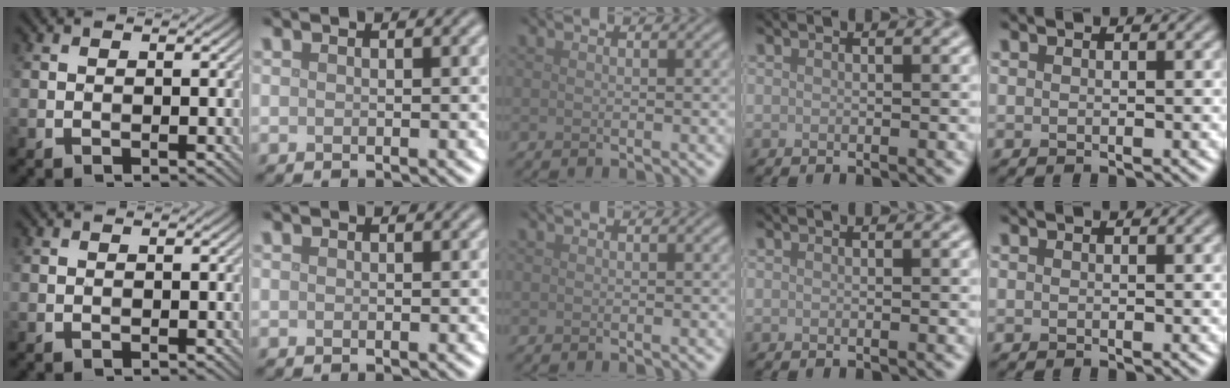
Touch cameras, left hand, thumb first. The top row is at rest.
{}